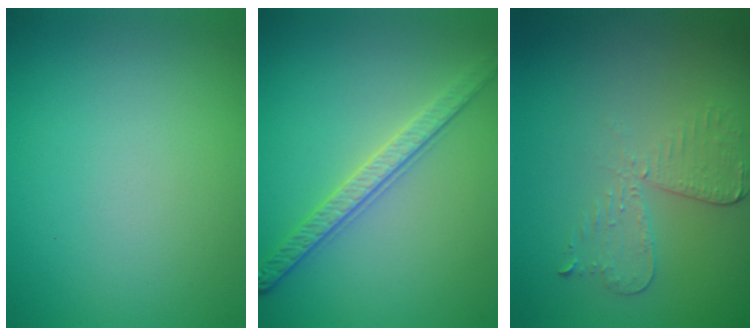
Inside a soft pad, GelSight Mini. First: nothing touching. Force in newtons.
{"total": 3.3, "press": 2.9, "slide": 1.5}
{"total": 3.0, "press": 2.6, "slide": 1.5}